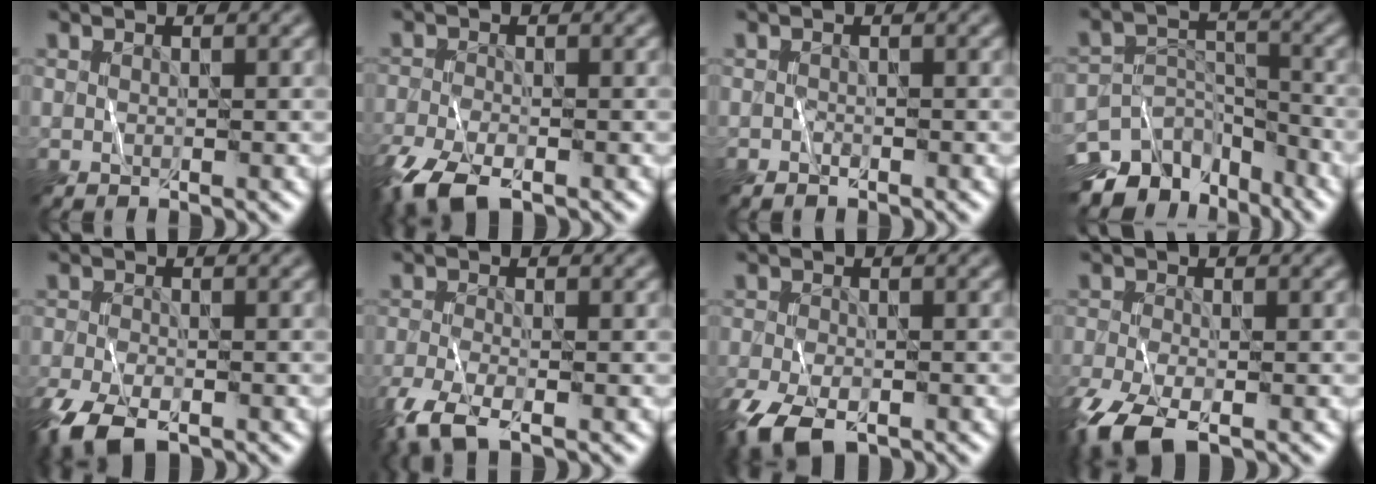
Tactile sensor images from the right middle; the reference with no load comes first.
{"total": 6.1, "force": [-4.2, 2.4, 3.7], "torque": [-0.076, -0.018, -0.086]}
{"total": 0.7, "force": [-0.5, 0.4, 0.1], "torque": [-0.002, -0.001, -0.009]}
{"total": 9.8, "force": [-7.1, 5.5, 3.8], "torque": [-0.062, -0.004, -0.119]}
{"total": 6.1, "force": [-4.1, 2.7, 3.6], "torque": [-0.072, -0.017, -0.081]}
{"total": 4.4, "force": [-2.9, 1.4, 3.0], "torque": [-0.073, -0.014, -0.066]}
{"total": 6.2, "force": [-3.9, 2.9, 3.8], "torque": [-0.075, -0.015, -0.074]}
{"total": 6.5, "force": [-4.1, 2.6, 4.3], "torque": [-0.099, -0.021, -0.084]}